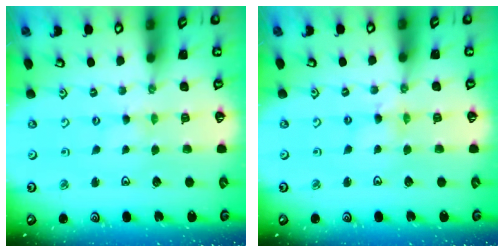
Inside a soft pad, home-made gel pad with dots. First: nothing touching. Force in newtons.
{"total": 2.0, "press": 2.0, "slide": 0.3}